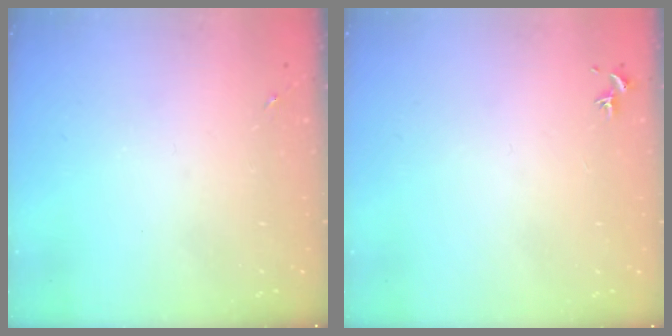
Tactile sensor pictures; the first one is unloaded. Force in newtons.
{"total": 0.8, "press": 0.7, "slide": 0.3}